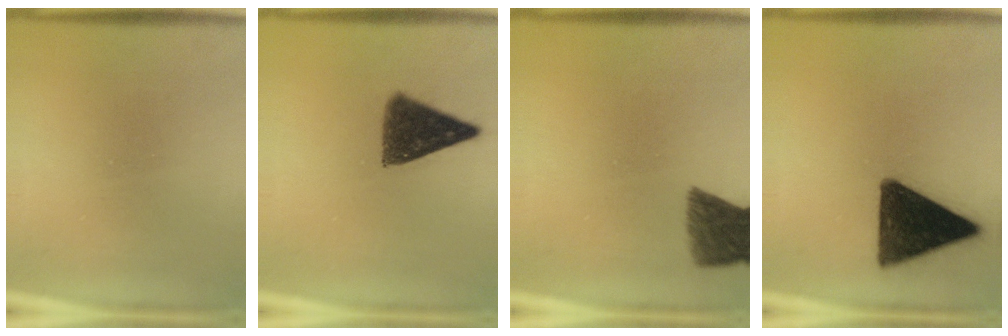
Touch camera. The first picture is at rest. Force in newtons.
{"total": 9.9}
{"total": 7.4}
{"total": 15.6}